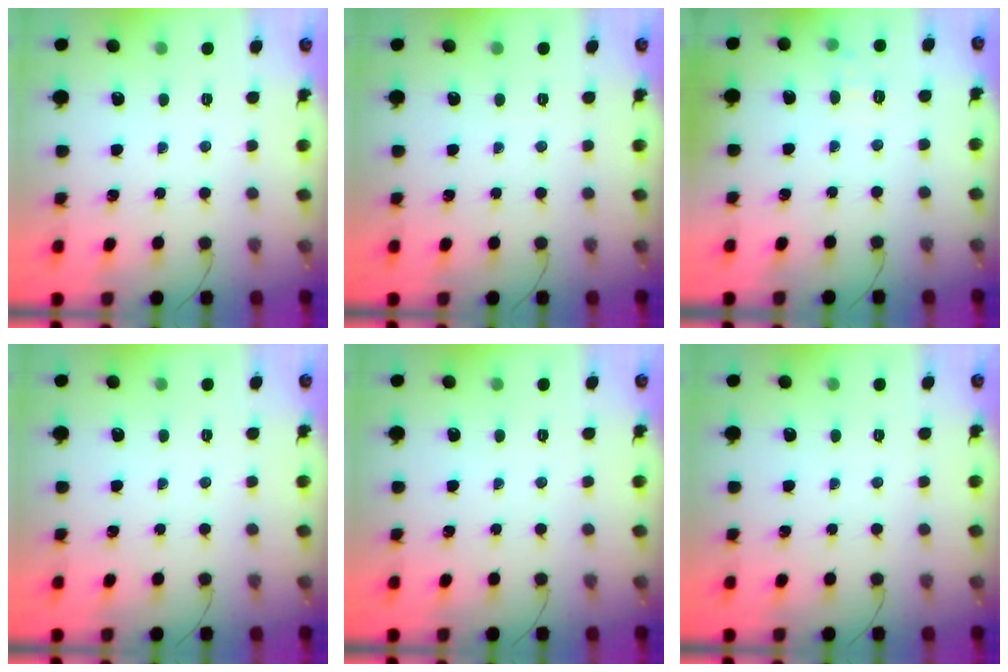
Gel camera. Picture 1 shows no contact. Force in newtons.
{"total": 0.0}
{"total": 6.5, "press": 6.3, "slide": 1.8}
{"total": 0.0}
{"total": 0.0}
{"total": 0.0}